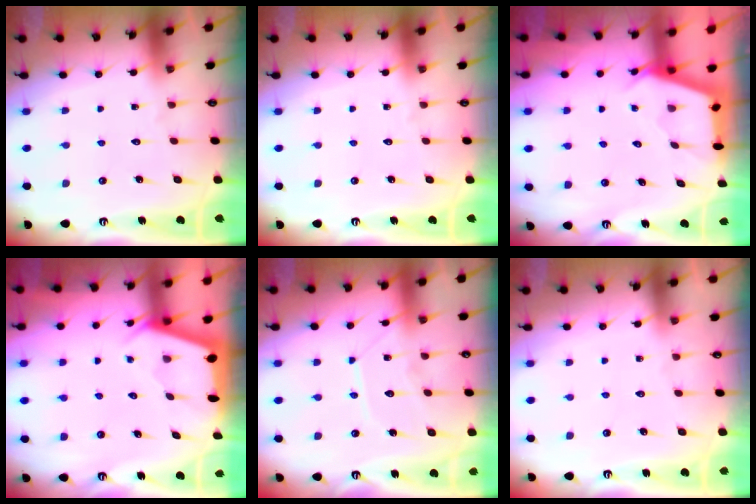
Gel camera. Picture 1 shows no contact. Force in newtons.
{"total": 0.0}
{"total": 2.7, "press": 2.6, "slide": 0.3}
{"total": 2.3, "press": 2.3, "slide": 0.3}
{"total": 8.7, "press": 8.7, "slide": 0.5}
{"total": 1.9, "press": 1.9, "slide": 0.3}